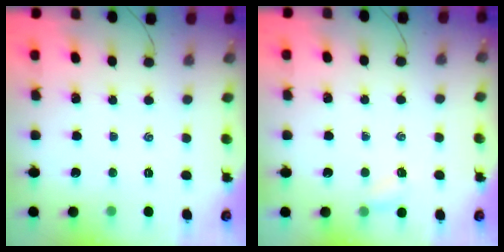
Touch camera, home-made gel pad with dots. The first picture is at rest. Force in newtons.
{"total": 2.5, "press": 2.3, "slide": 0.9}